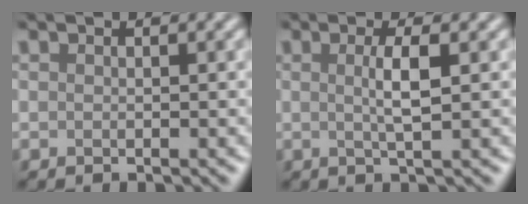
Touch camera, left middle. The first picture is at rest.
{"total": 2.6, "force": [0.3, 0.5, 2.6], "torque": [-0.045, 0.004, 0.003]}